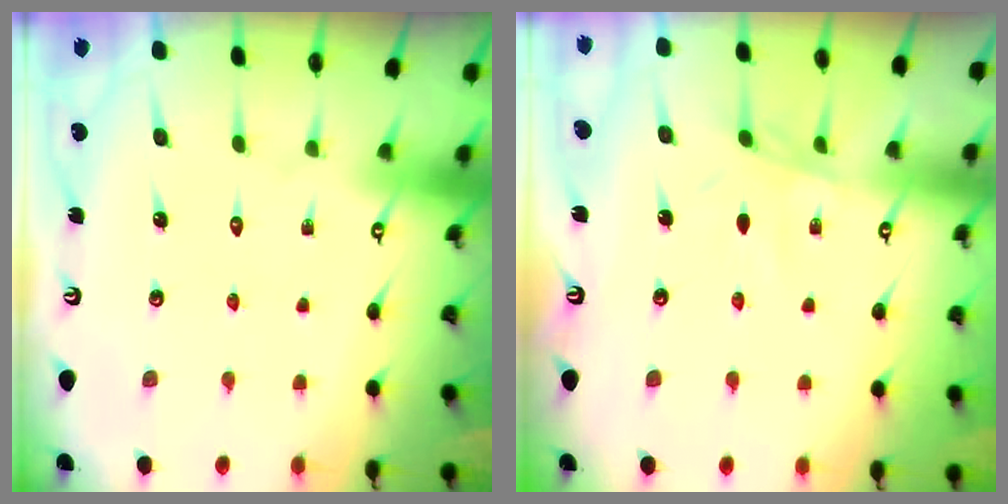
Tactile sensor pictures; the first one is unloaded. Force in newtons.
{"total": 2.8, "press": 2.7, "slide": 0.5}